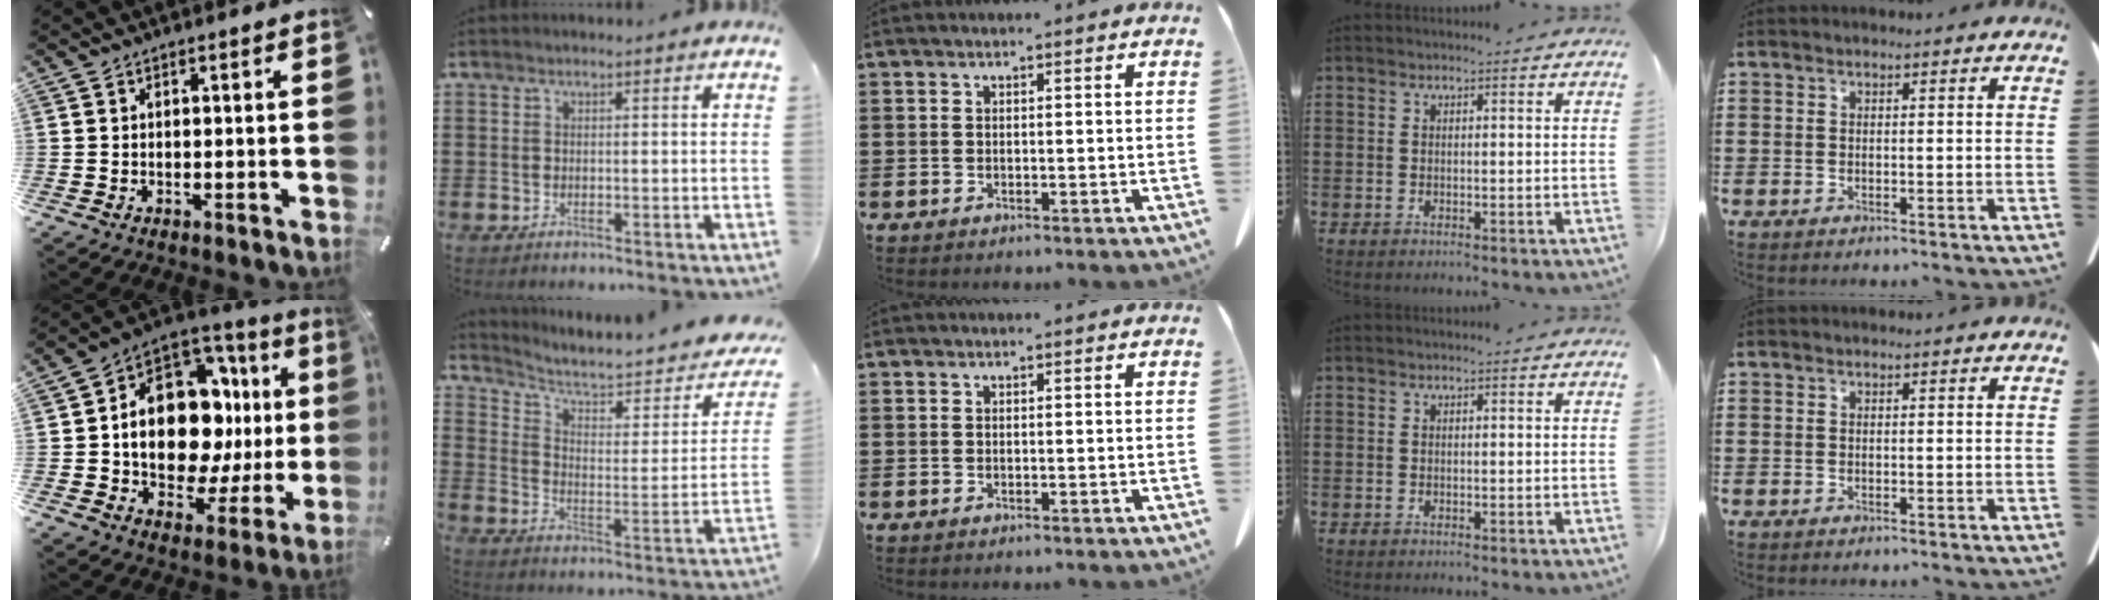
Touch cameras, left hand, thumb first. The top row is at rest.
{"thumb": {"total": 20.0, "force": [2.4, 12.6, 15.4], "torque": [-0.260, -0.035, 0.039]}, "index": {"total": 5.1, "force": [3.8, 1.6, 3.0], "torque": [-0.072, -0.032, 0.058]}}